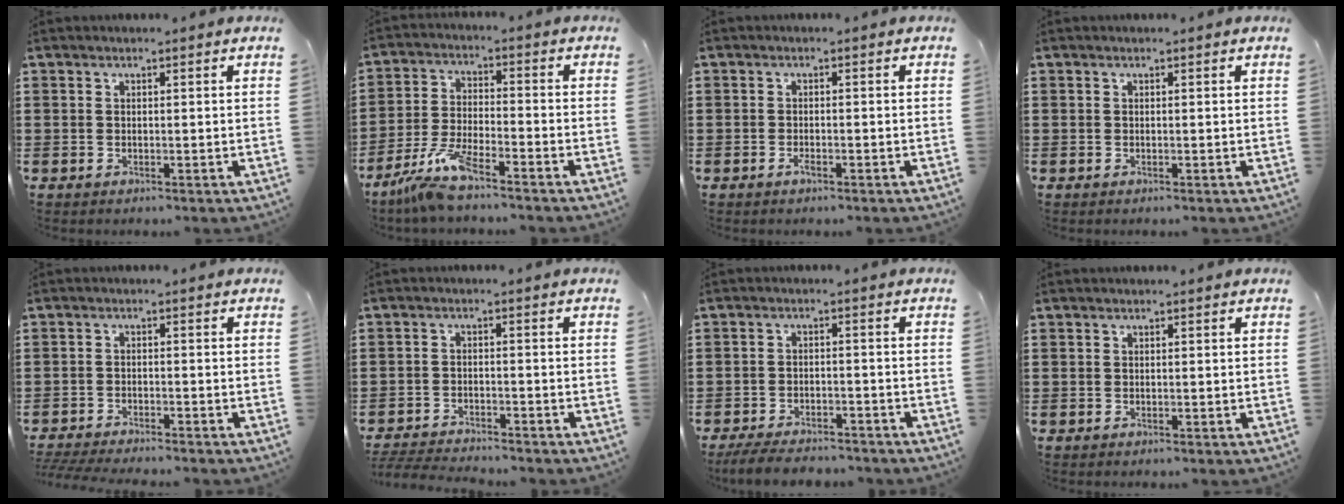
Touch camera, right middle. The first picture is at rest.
{"total": 7.1, "force": [-5.8, 0.7, 4.0], "torque": [-0.097, -0.012, -0.115]}
{"total": 1.2, "force": [-0.7, 0.4, 0.8], "torque": [-0.019, -0.004, -0.013]}
{"total": 0.0}
{"total": 2.9, "force": [-2.8, 0.0, 0.5], "torque": [-0.017, -0.004, -0.061]}
{"total": 3.4, "force": [-3.3, 0.1, 0.4], "torque": [-0.017, -0.003, -0.073]}
{"total": 4.1, "force": [-3.9, 0.6, 1.0], "torque": [-0.024, 0.000, -0.080]}
{"total": 0.0}